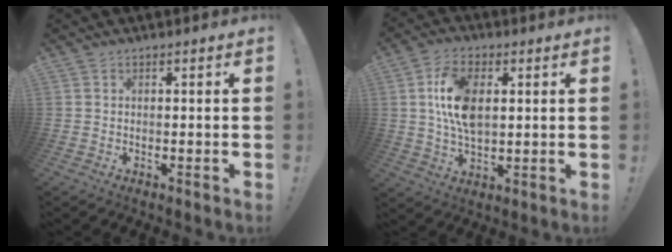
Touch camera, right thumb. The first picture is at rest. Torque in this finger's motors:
{"motor_torque": [1.92, 1.87, 0.94, -0.64, 0.48]}